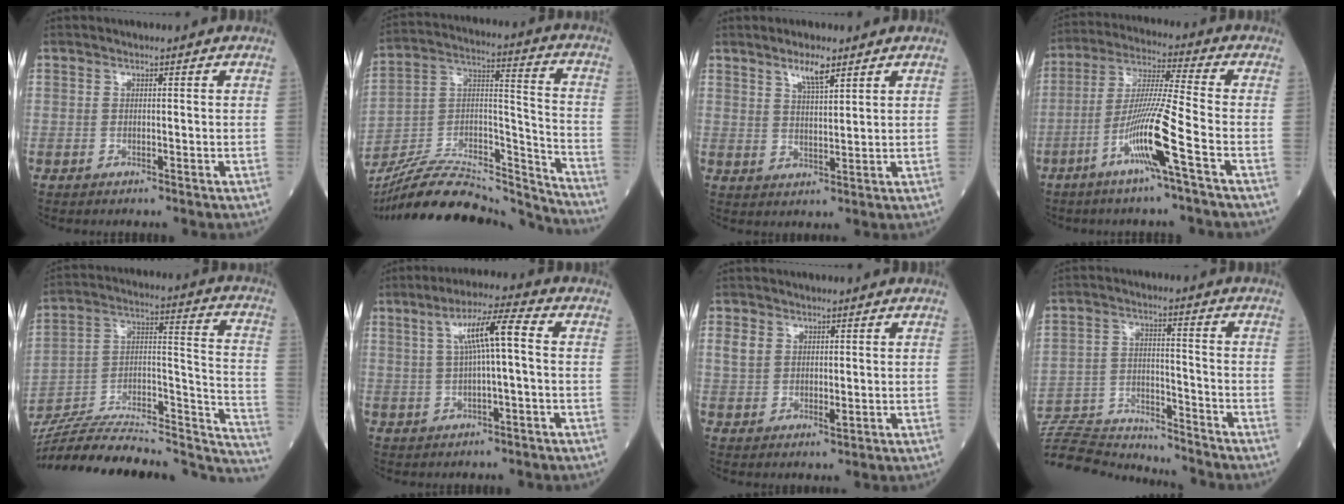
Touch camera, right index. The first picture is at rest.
{"total": 25.0, "force": [-23.5, 3.5, 7.7], "torque": [-0.136, 0.022, -0.381]}
{"total": 4.1, "force": [3.0, 0.6, 2.7], "torque": [-0.053, -0.001, 0.055]}
{"total": 11.1, "force": [-4.9, -1.3, 9.9], "torque": [-0.194, -0.006, -0.096]}
{"total": 32.2, "force": [-28.2, 6.6, 14.1], "torque": [-0.173, 0.017, -0.416]}
{"total": 7.4, "force": [1.3, 0.3, 7.3], "torque": [-0.130, 0.019, 0.023]}
{"total": 3.7, "force": [1.3, 2.6, 2.3], "torque": [-0.048, 0.002, 0.027]}
{"total": 16.6, "force": [-16.2, 1.5, 2.9], "torque": [-0.060, 0.015, -0.259]}